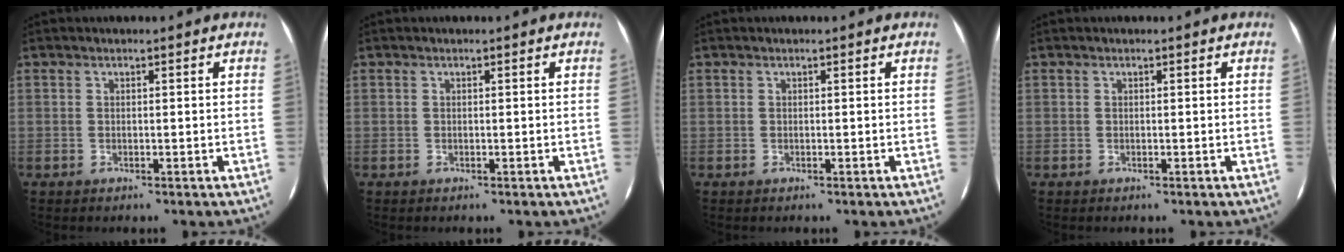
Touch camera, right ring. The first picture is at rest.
{"total": 0.0}
{"total": 0.0}
{"total": 0.0}